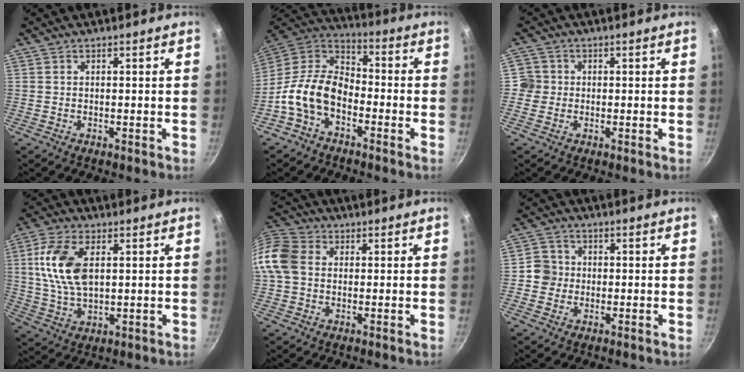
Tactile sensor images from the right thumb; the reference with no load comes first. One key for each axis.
{"total": 13.5, "fx": -5.1, "fy": 8.7, "fz": 9.0, "tx": -0.140, "ty": 0.058, "tz": -0.120}
{"total": 3.1, "fx": -0.2, "fy": 3.1, "fz": 0.4, "tx": 0.016, "ty": 0.010, "tz": -0.010}
{"total": 11.8, "fx": 2.7, "fy": 6.6, "fz": 9.4, "tx": -0.176, "ty": -0.003, "tz": 0.052}
{"total": 12.9, "fx": 1.0, "fy": 10.4, "fz": 7.6, "tx": -0.154, "ty": 0.026, "tz": 0.003}
{"total": 4.4, "fx": -0.5, "fy": 4.3, "fz": 1.0, "tx": 0.009, "ty": 0.012, "tz": -0.020}